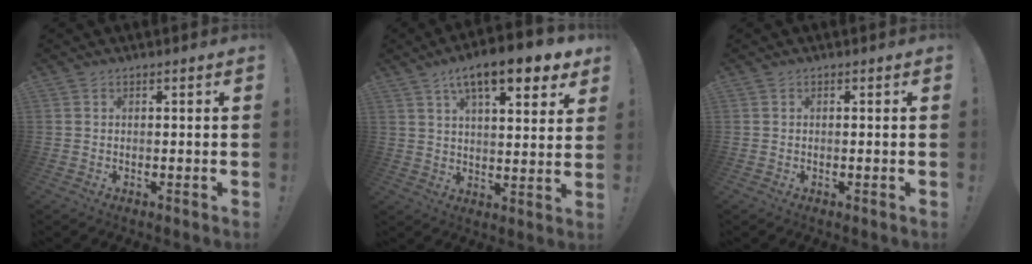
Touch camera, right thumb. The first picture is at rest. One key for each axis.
{"total": 13.8, "fx": 8.2, "fy": 4.0, "fz": 10.4, "tx": -0.159, "ty": -0.041, "tz": 0.132}
{"total": 0.0}